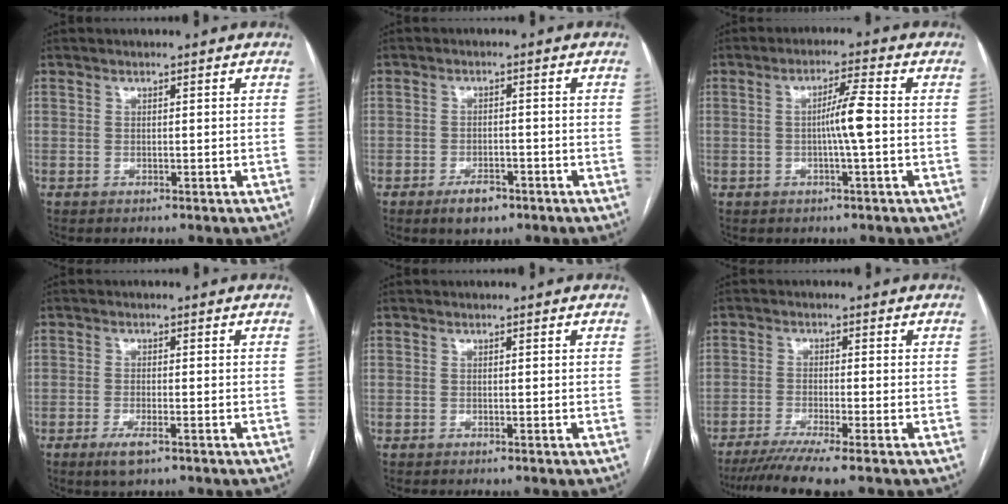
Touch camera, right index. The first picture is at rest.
{"total": 3.9, "force": [-2.6, 1.9, 2.3], "torque": [-0.037, 0.002, -0.037]}
{"total": 5.0, "force": [-0.4, -0.4, 4.9], "torque": [-0.086, 0.006, -0.009]}
{"total": 3.3, "force": [-1.9, 0.8, 2.6], "torque": [-0.050, -0.003, -0.033]}
{"total": 0.0}
{"total": 7.3, "force": [-5.7, -1.0, 4.5], "torque": [-0.065, -0.019, -0.095]}